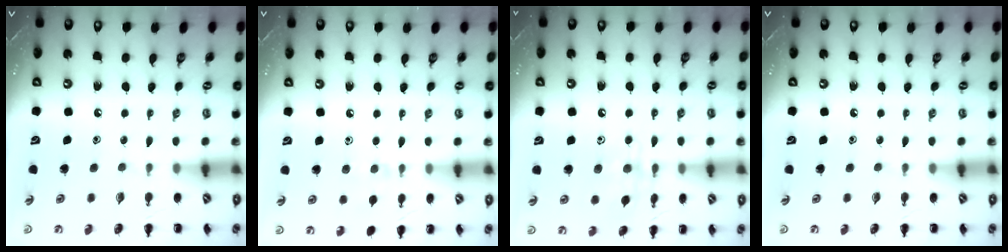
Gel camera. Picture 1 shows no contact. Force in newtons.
{"total": 5.8, "press": 5.4, "slide": 2.0}
{"total": 10.8, "press": 10.7, "slide": 0.7}
{"total": 0.0}